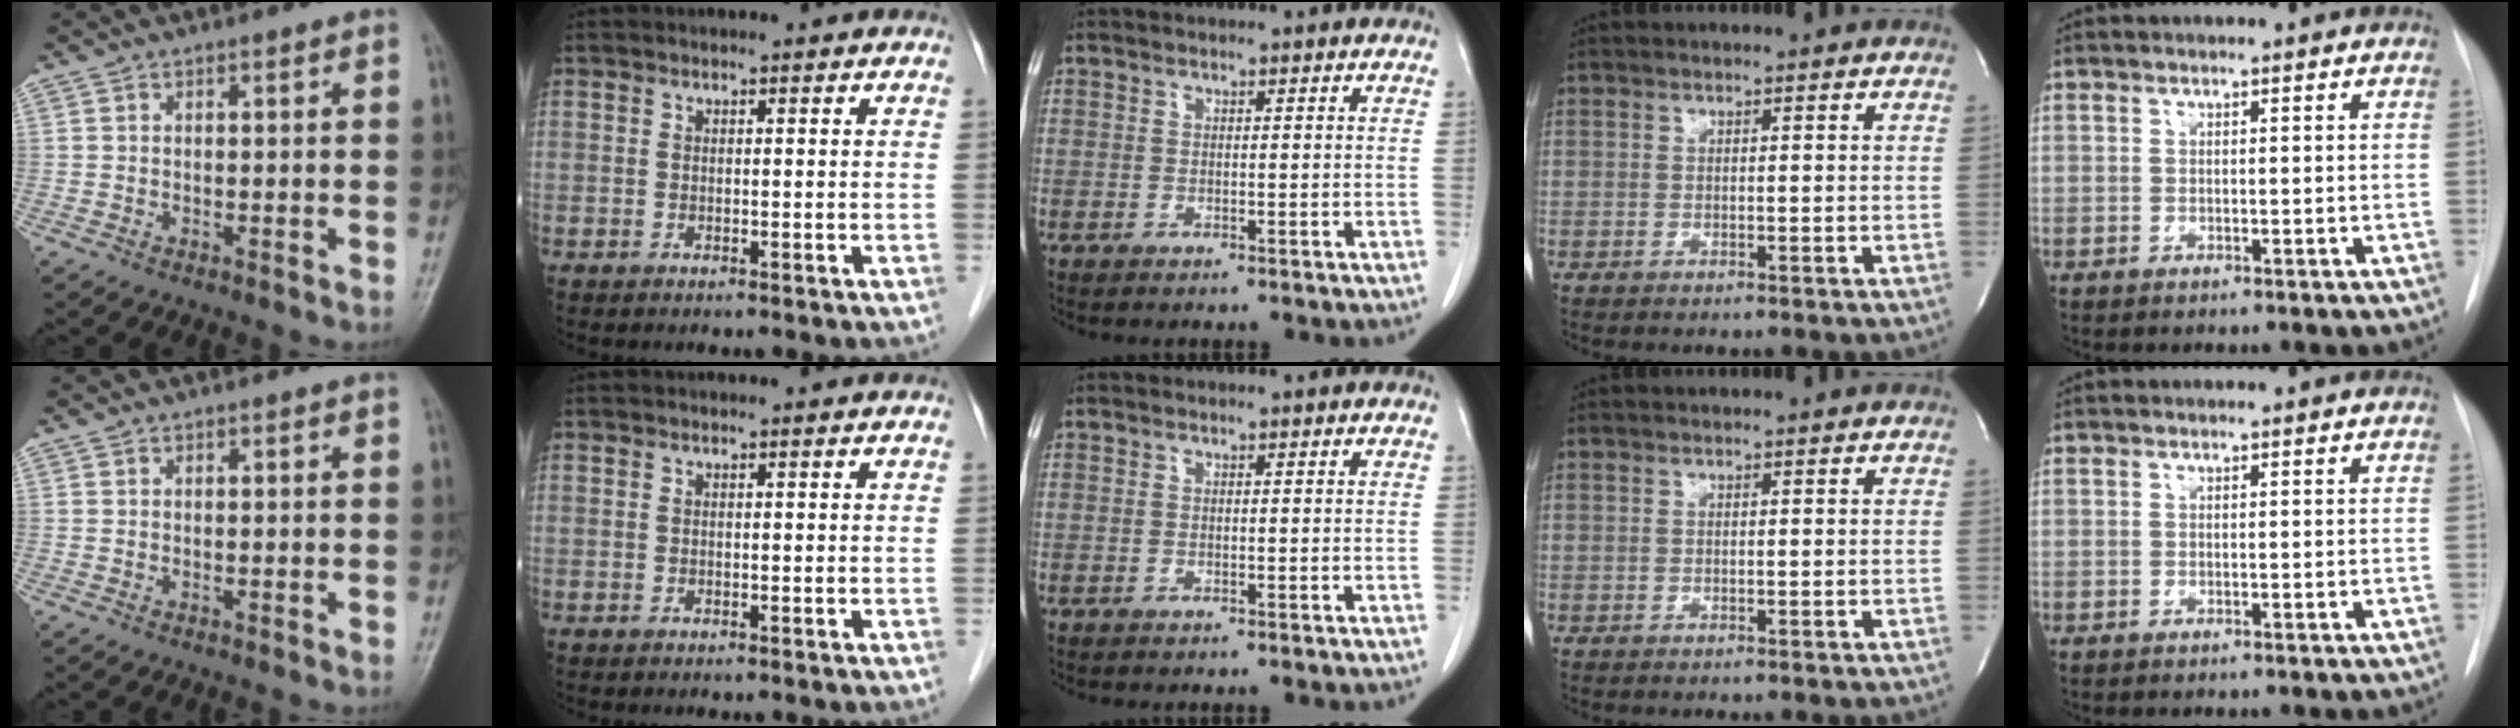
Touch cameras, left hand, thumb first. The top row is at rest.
{}